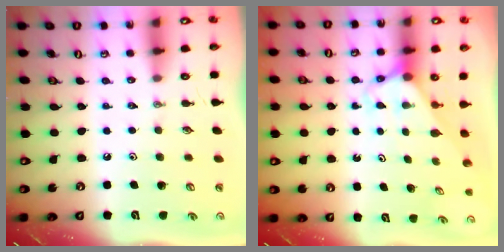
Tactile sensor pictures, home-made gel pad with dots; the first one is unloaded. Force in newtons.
{"total": 2.7, "press": 2.7, "slide": 0.2}